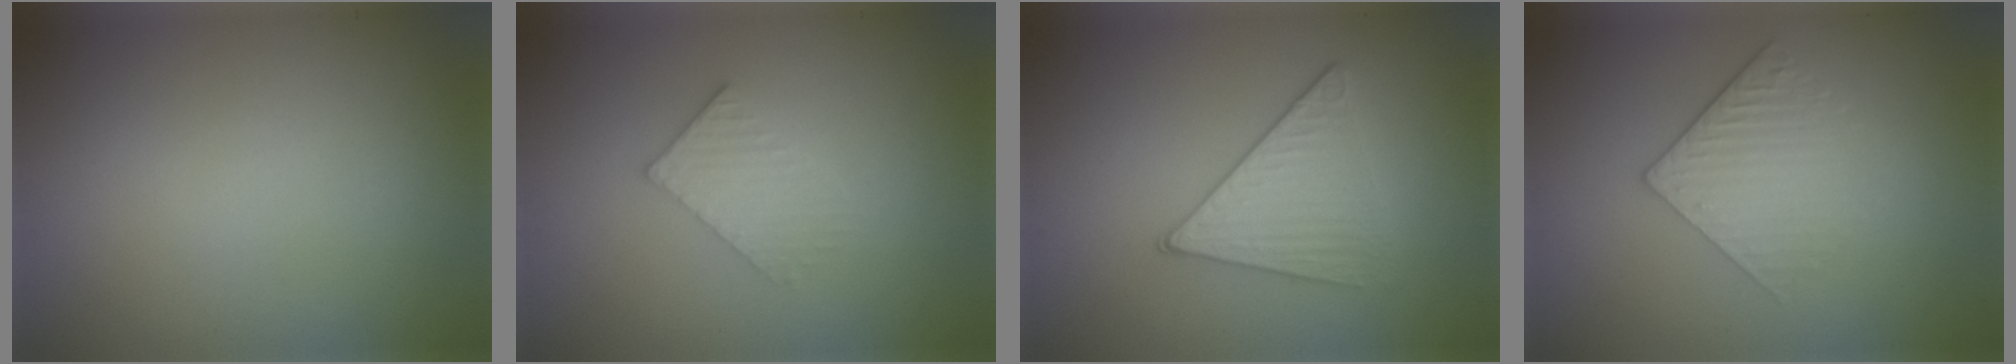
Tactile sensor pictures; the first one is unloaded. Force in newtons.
{"total": 2.7, "press": 2.7, "slide": 0.5}
{"total": 3.3, "press": 3.1, "slide": 1.1}
{"total": 3.1, "press": 2.7, "slide": 1.4}